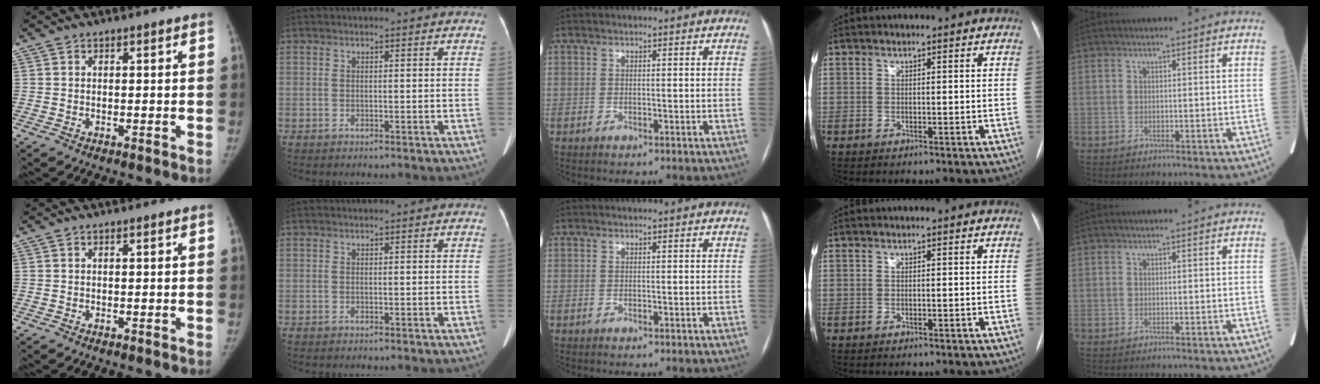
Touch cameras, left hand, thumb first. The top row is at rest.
{}